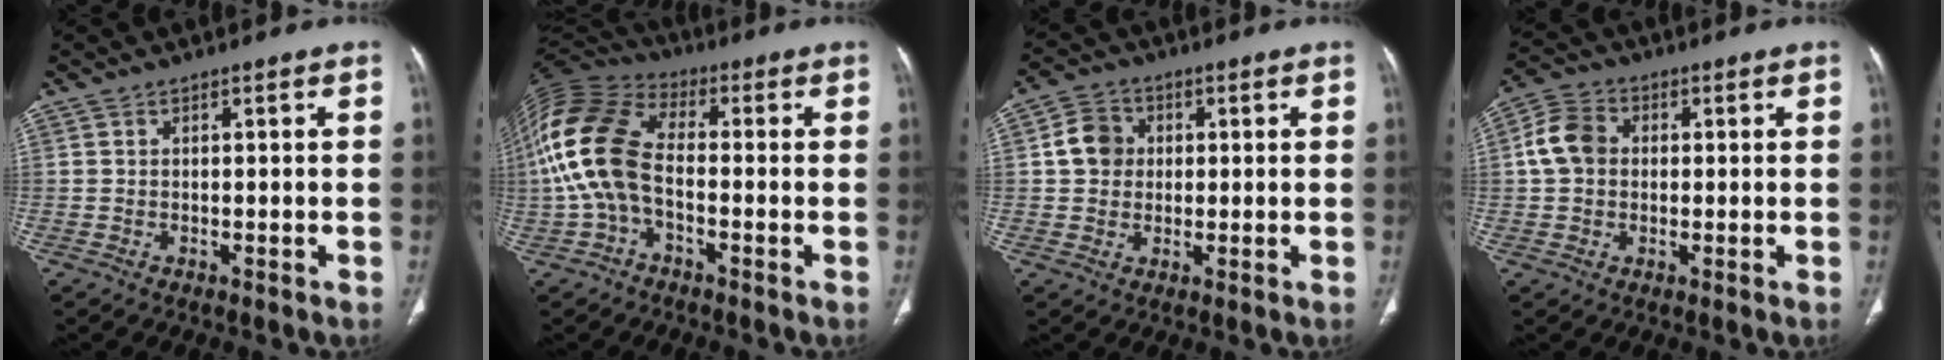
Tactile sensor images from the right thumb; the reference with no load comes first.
{"total": 15.6, "force": [-1.8, 9.3, 12.4], "torque": [-0.268, 0.034, -0.041]}
{"total": 6.3, "force": [0.8, 5.6, 2.8], "torque": [-0.034, 0.008, 0.007]}
{"total": 7.2, "force": [0.5, 5.8, 4.2], "torque": [-0.075, 0.017, 0.003]}